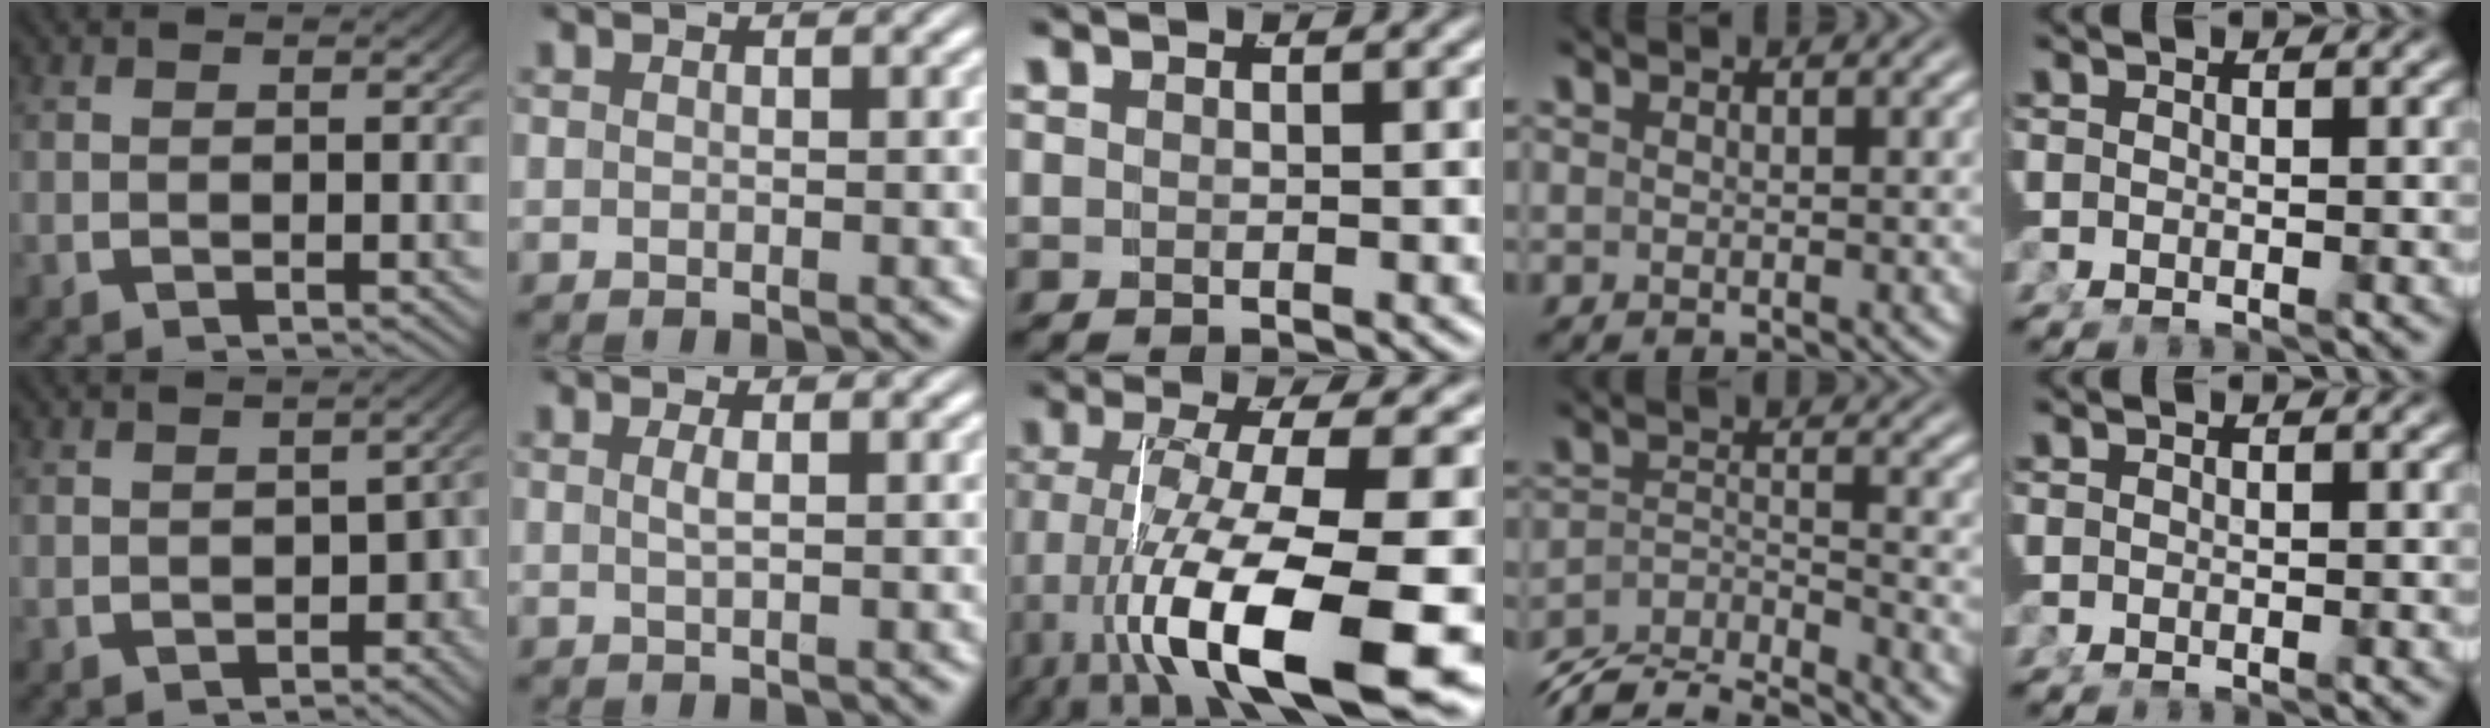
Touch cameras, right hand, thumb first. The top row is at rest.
{"thumb": {"total": 2.6, "force": [-1.4, 1.6, 1.5], "torque": [-0.020, -0.015, -0.012]}, "index": {"total": 0.9, "force": [0.1, -0.2, 0.9], "torque": [-0.020, -0.007, 0.005]}, "middle": {"total": 10.7, "force": [-2.4, 3.4, 9.8], "torque": [-0.177, -0.025, -0.020]}, "ring": {"total": 7.2, "force": [-5.2, 3.6, 3.5], "torque": [-0.065, -0.032, -0.079]}}